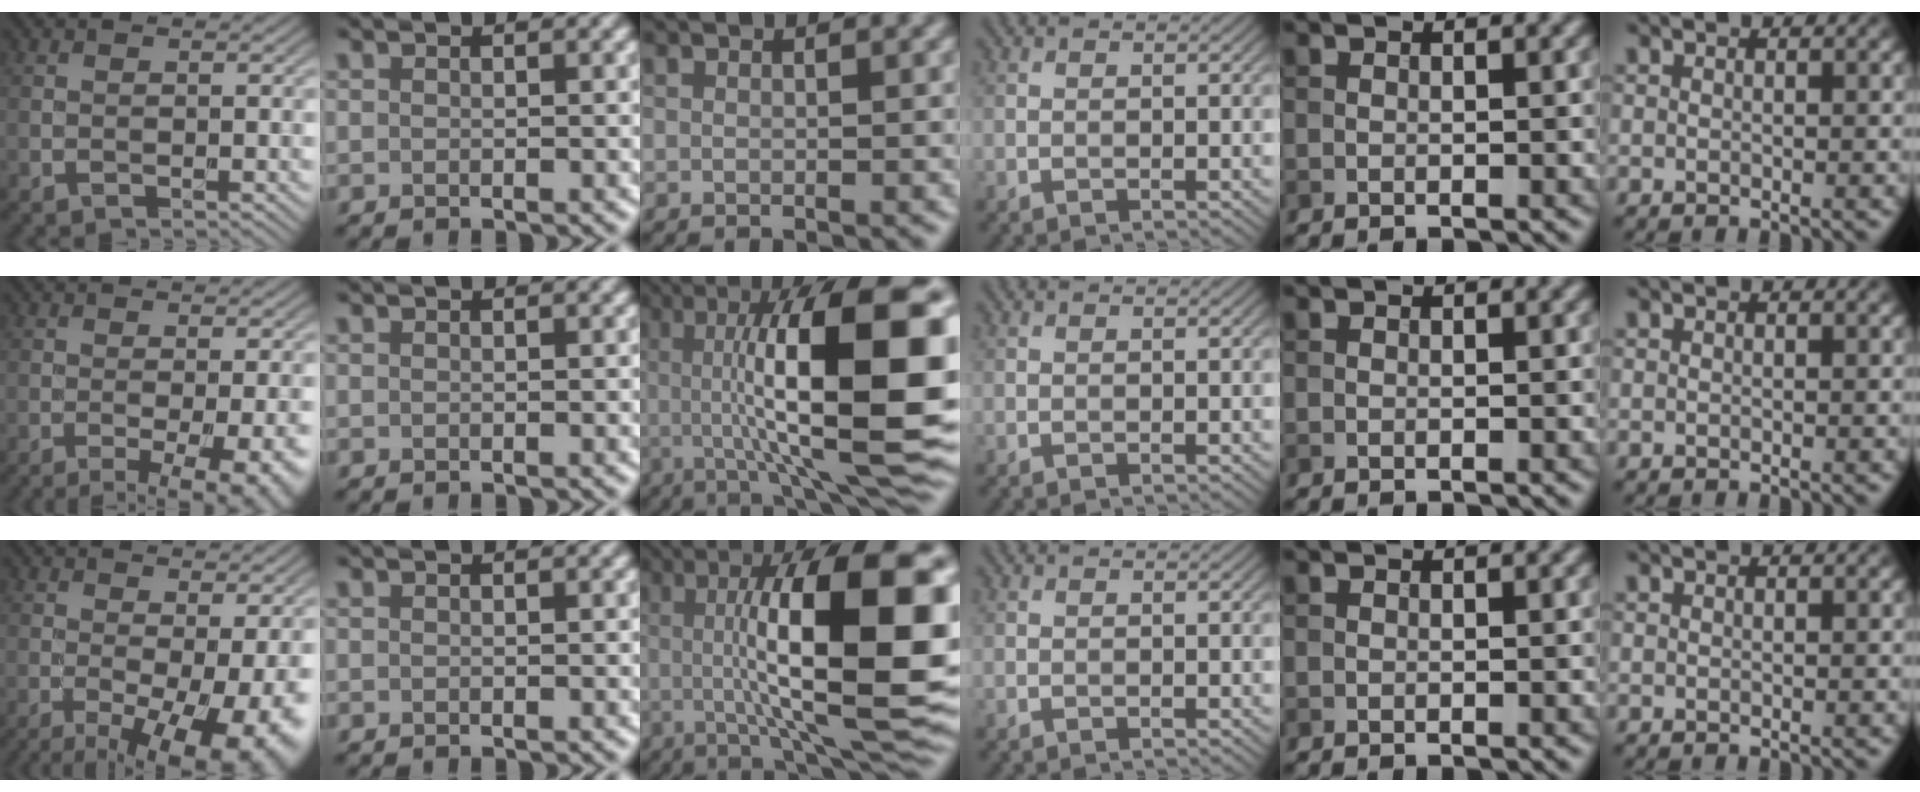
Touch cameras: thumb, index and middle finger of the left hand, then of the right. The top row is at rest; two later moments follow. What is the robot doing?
{"motion": "unscrew", "object": "dispenser bottle"}